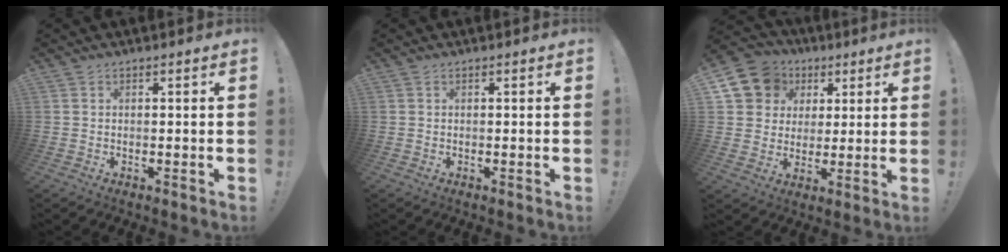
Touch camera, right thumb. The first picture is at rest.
{"total": 0.0}
{"total": 12.8, "force": [5.2, 10.9, 4.4], "torque": [-0.065, -0.020, 0.110]}